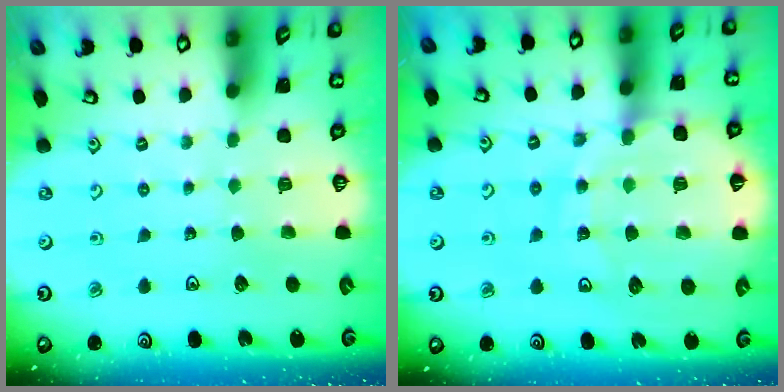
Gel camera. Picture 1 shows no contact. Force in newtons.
{"total": 12.3, "press": 12.2, "slide": 1.7}